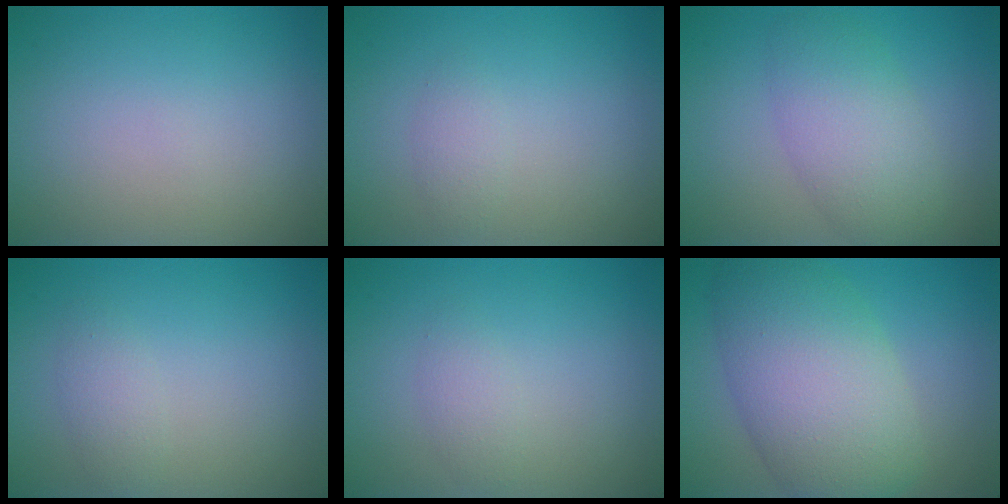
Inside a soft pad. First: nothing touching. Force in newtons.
{"total": 1.1, "press": 1.1, "slide": 0.1}
{"total": 4.9, "press": 4.9, "slide": 0.2}
{"total": 1.5, "press": 1.5, "slide": 0.2}
{"total": 1.3, "press": 1.3, "slide": 0.1}
{"total": 9.4, "press": 9.4, "slide": 0.5}